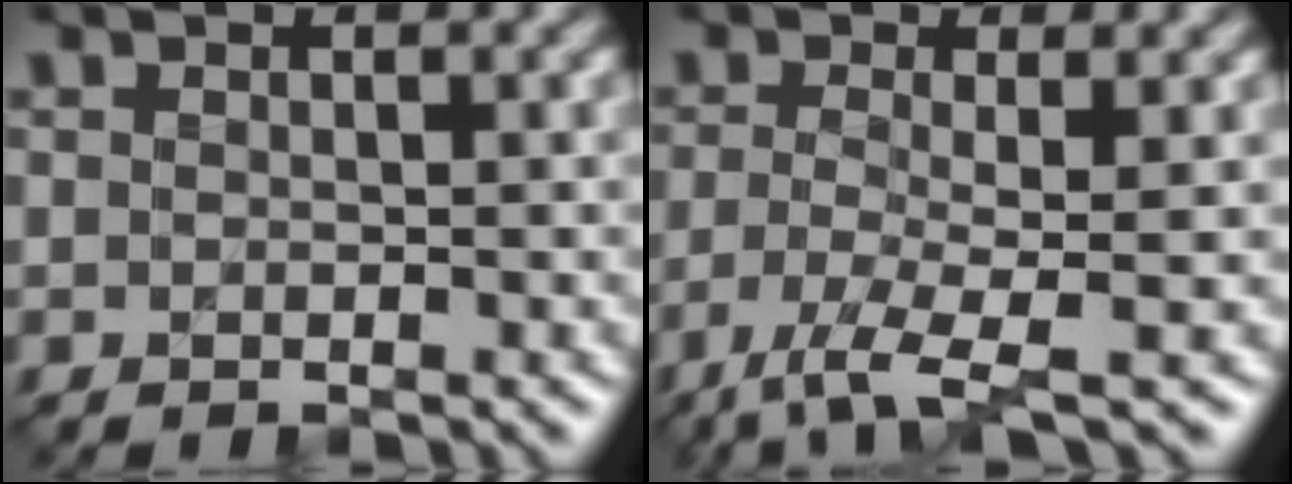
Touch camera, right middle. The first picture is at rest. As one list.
[{"total": 4.3, "force": [-1.8, 0.9, 3.8], "torque": [-0.079, -0.006, -0.046]}]